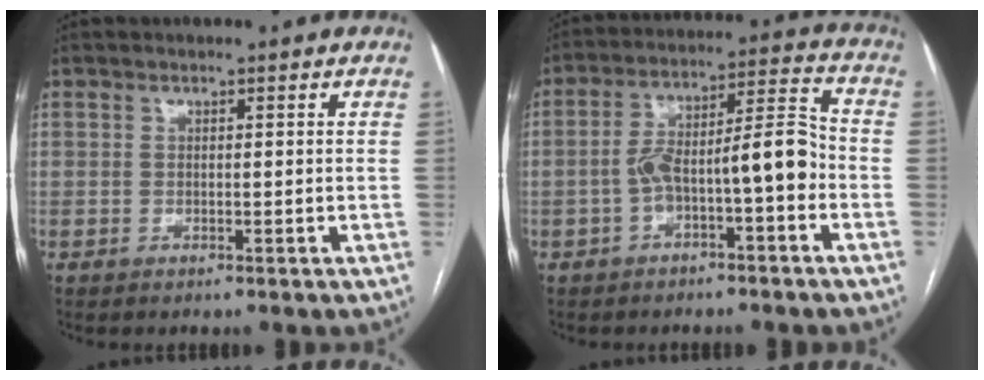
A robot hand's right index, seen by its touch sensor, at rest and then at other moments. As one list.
[{"total": 10.3, "force": [-3.1, 2.2, 9.6], "torque": [-0.161, 0.041, -0.045]}]